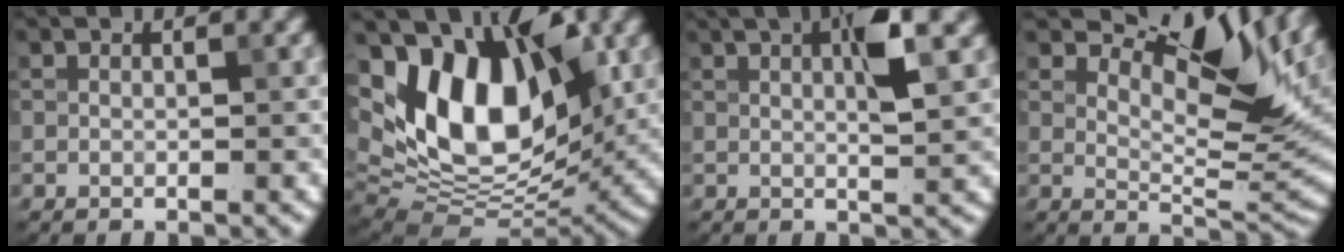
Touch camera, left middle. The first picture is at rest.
{"total": 11.6, "force": [2.6, 6.8, 9.1], "torque": [-0.157, 0.001, 0.060]}
{"total": 3.5, "force": [0.8, 0.3, 3.4], "torque": [-0.069, 0.001, 0.029]}
{"total": 11.0, "force": [5.6, 3.9, 8.6], "torque": [-0.136, 0.016, 0.108]}